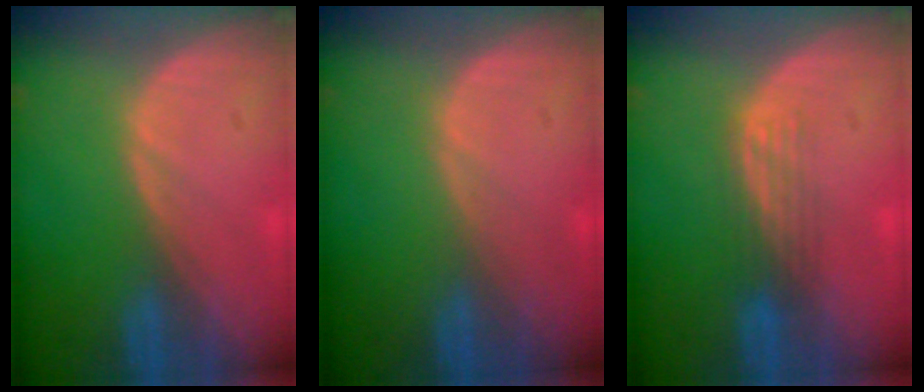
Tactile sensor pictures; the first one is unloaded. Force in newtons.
{"total": 0.0}
{"total": 2.9, "press": 2.7, "slide": 1.2}